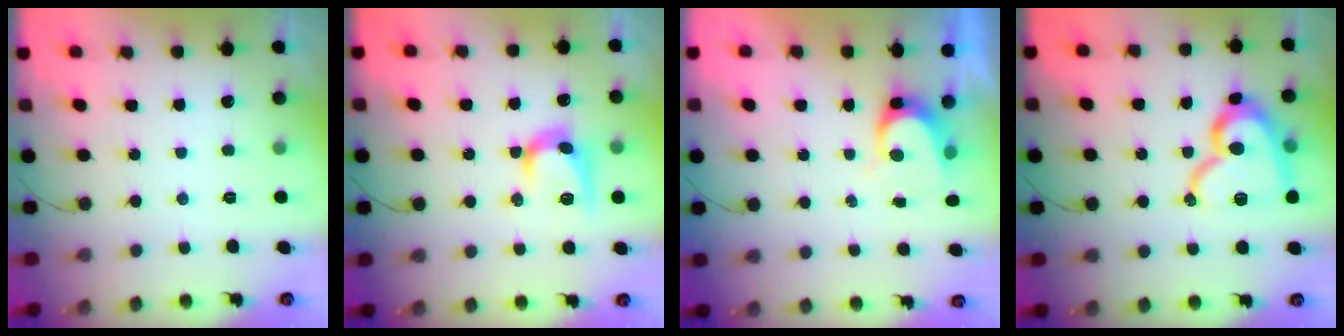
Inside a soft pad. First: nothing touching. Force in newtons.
{"total": 11.5, "press": 11.5, "slide": 0.3}
{"total": 4.4, "press": 4.4, "slide": 0.5}
{"total": 16.5, "press": 16.5, "slide": 1.4}